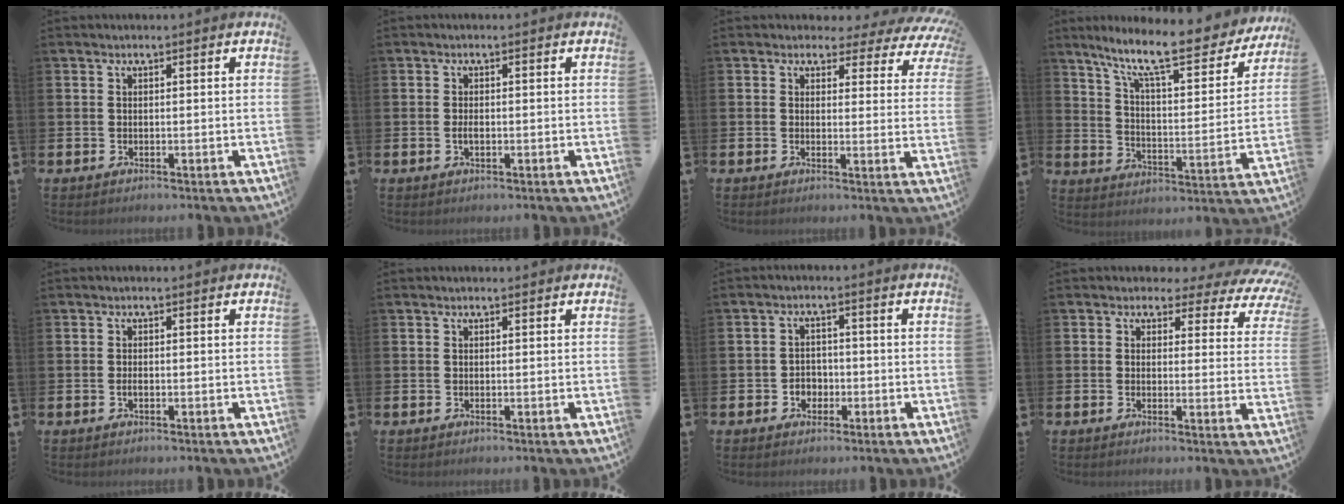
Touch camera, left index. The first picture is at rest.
{"total": 1.2, "force": [-0.3, 0.6, 1.1], "torque": [-0.020, 0.002, -0.005]}
{"total": 2.6, "force": [1.7, 1.8, 0.6], "torque": [-0.010, -0.021, 0.020]}
{"total": 11.5, "force": [9.4, 2.3, 6.3], "torque": [-0.138, -0.060, 0.151]}
{"total": 0.8, "force": [-0.2, 0.3, 0.7], "torque": [-0.021, 0.002, -0.003]}
{"total": 0.0}
{"total": 2.6, "force": [-1.1, 2.2, 0.8], "torque": [-0.013, 0.001, -0.028]}
{"total": 2.6, "force": [1.5, 1.9, 0.8], "torque": [-0.014, -0.022, 0.015]}